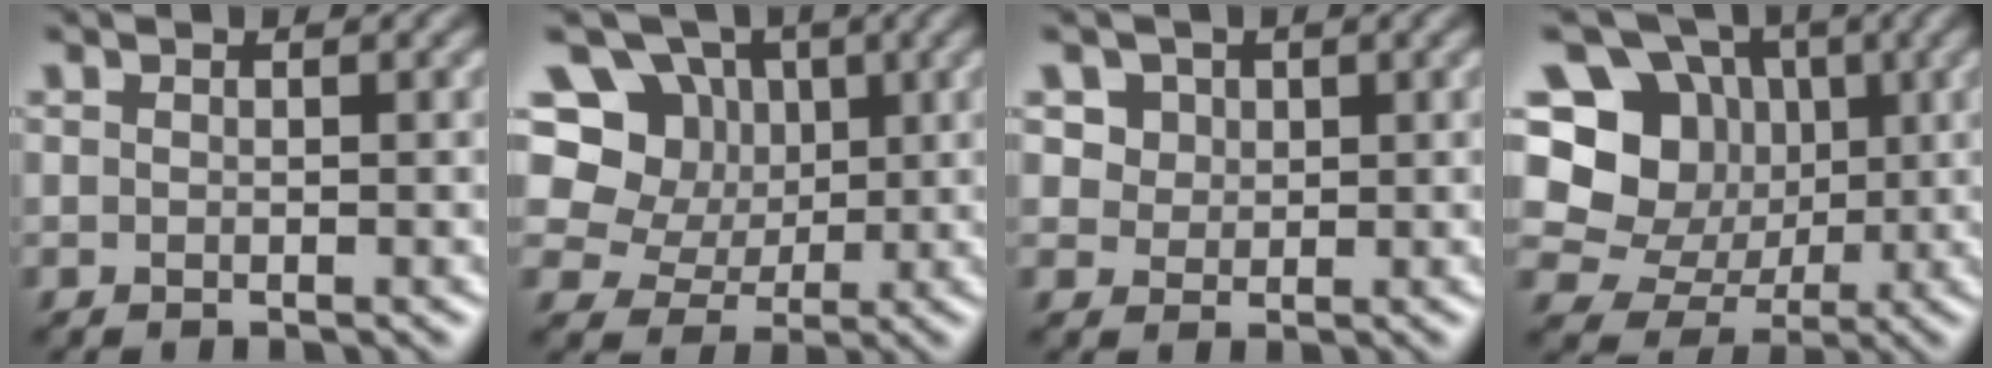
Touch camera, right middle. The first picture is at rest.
{"total": 10.1, "force": [3.4, 8.5, 4.2], "torque": [-0.082, 0.023, 0.047]}
{"total": 4.5, "force": [2.3, 3.4, 1.8], "torque": [-0.043, 0.004, 0.035]}
{"total": 12.7, "force": [2.1, 11.4, 5.2], "torque": [-0.140, 0.042, 0.020]}